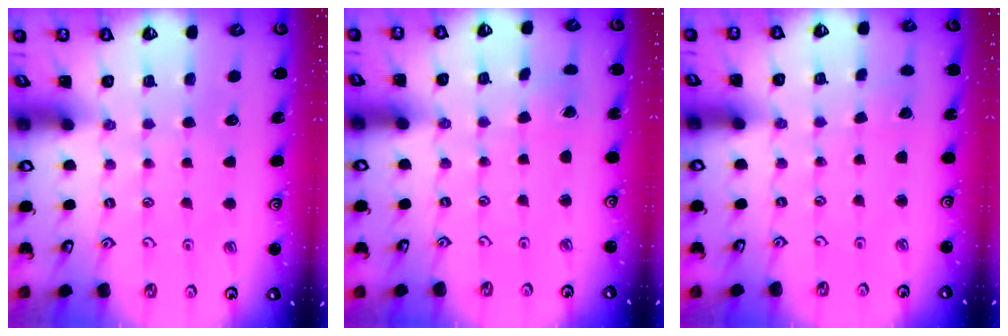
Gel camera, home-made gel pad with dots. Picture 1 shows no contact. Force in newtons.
{"total": 1.9, "press": 1.9, "slide": 0.2}
{"total": 0.9, "press": 0.9, "slide": 0.1}